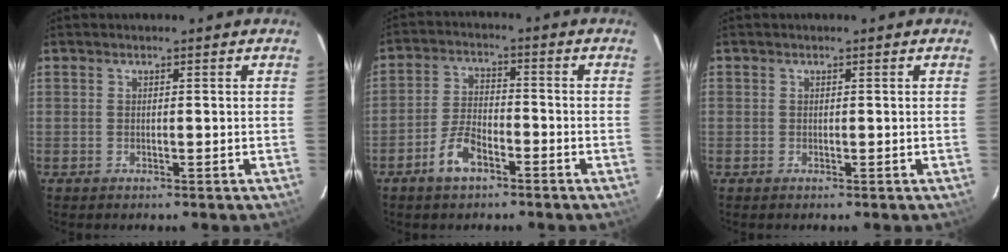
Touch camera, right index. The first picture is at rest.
{"total": 6.4, "force": [-4.1, 2.7, 4.1], "torque": [-0.091, 0.008, -0.076]}
{"total": 0.0}